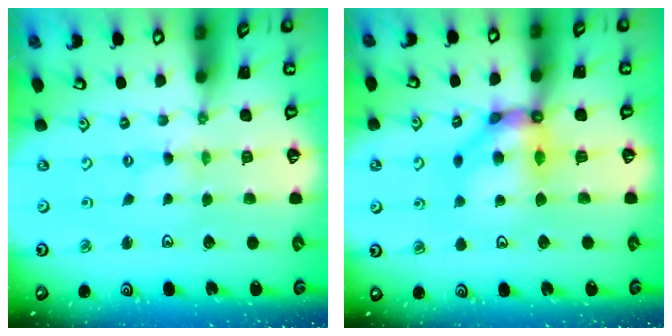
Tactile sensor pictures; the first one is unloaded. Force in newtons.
{"total": 10.5, "press": 10.5, "slide": 1.1}